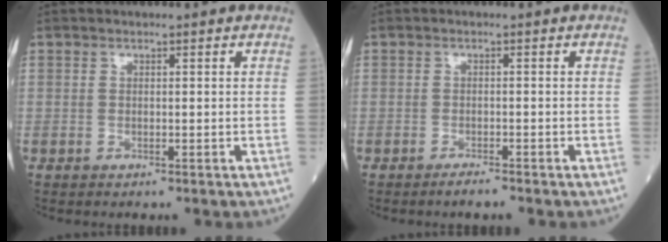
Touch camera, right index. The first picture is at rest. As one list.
[{"total": 1.5, "force": [-1.3, -0.1, 0.7], "torque": [-0.017, -0.002, -0.022]}]